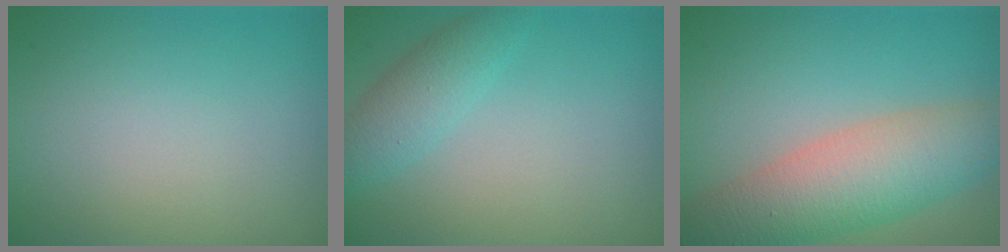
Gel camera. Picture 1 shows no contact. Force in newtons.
{"total": 2.7, "press": 2.7, "slide": 0.1}
{"total": 7.8, "press": 7.8, "slide": 0.3}